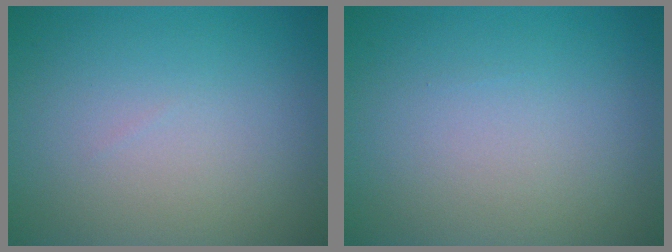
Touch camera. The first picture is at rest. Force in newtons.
{"total": 0.0}